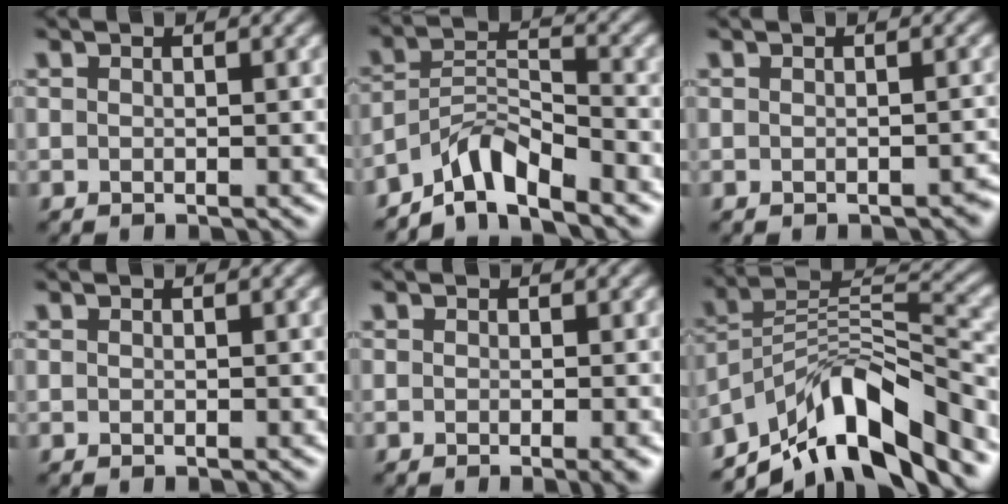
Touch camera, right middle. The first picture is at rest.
{"total": 5.0, "force": [-4.4, 1.0, 2.2], "torque": [-0.035, 0.010, -0.083]}
{"total": 1.2, "force": [-1.1, 0.2, 0.4], "torque": [-0.001, 0.007, -0.007]}
{"total": 0.0}
{"total": 1.7, "force": [-0.7, 0.4, 1.5], "torque": [-0.010, 0.000, -0.010]}
{"total": 10.6, "force": [-7.3, 3.8, 6.7], "torque": [-0.104, 0.017, -0.137]}